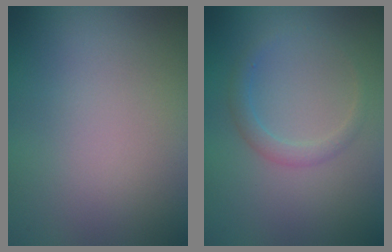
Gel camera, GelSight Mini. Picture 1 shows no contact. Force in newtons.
{"total": 1.6, "press": 1.6, "slide": 0.1}